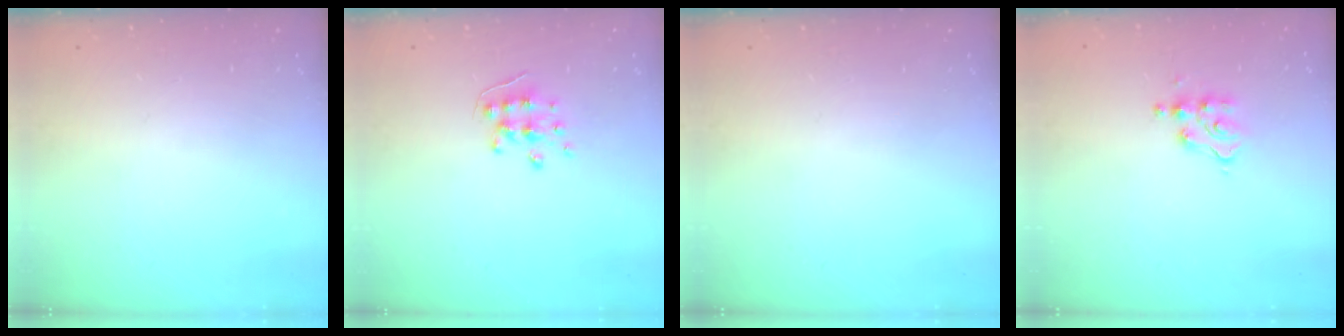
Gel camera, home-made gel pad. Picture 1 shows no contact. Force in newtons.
{"total": 5.9, "press": 5.9, "slide": 0.5}
{"total": 0.0}
{"total": 4.2, "press": 4.1, "slide": 0.5}